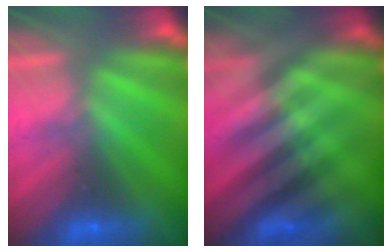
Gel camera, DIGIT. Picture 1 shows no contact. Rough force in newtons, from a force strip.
{"total": 2.5}